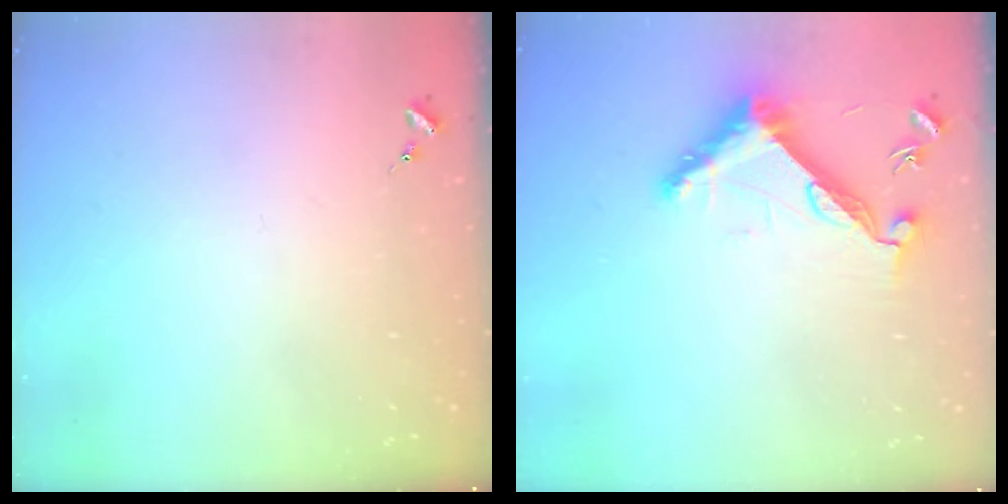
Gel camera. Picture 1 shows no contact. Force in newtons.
{"total": 11.1, "press": 11.0, "slide": 0.7}